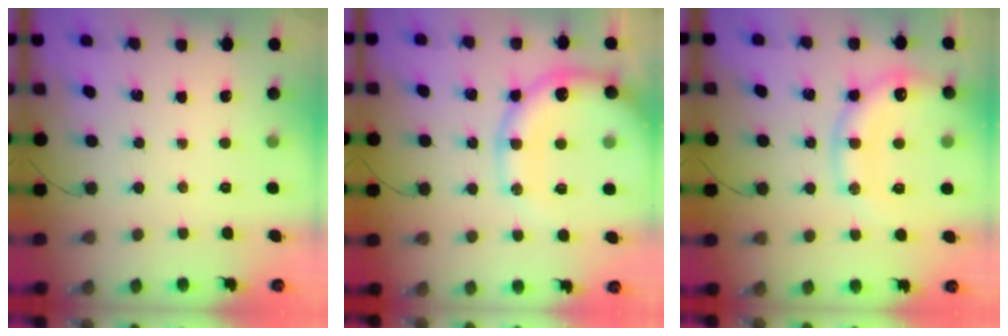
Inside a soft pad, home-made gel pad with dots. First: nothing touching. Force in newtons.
{"total": 19.4, "press": 19.0, "slide": 3.5}
{"total": 17.1, "press": 16.8, "slide": 2.9}